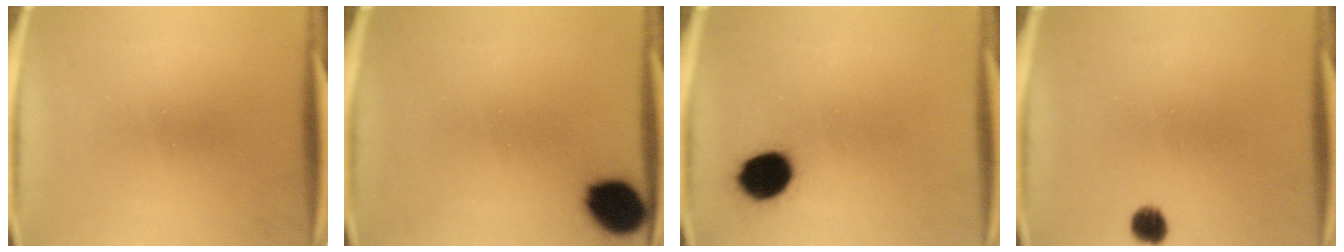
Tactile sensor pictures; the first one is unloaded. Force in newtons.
{"total": 12.8}
{"total": 9.9}
{"total": 3.2}